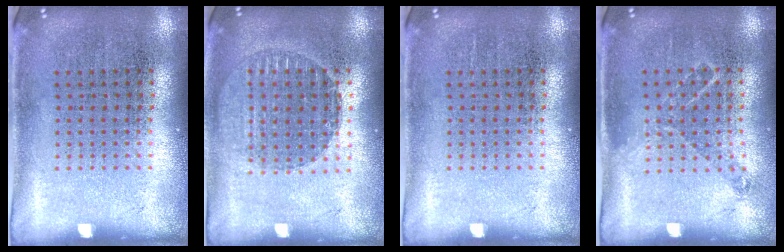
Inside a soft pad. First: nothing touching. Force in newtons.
{"total": 1.4, "press": 1.2, "slide": 0.6}
{"total": 0.0}
{"total": 0.9, "press": 0.8, "slide": 0.2}